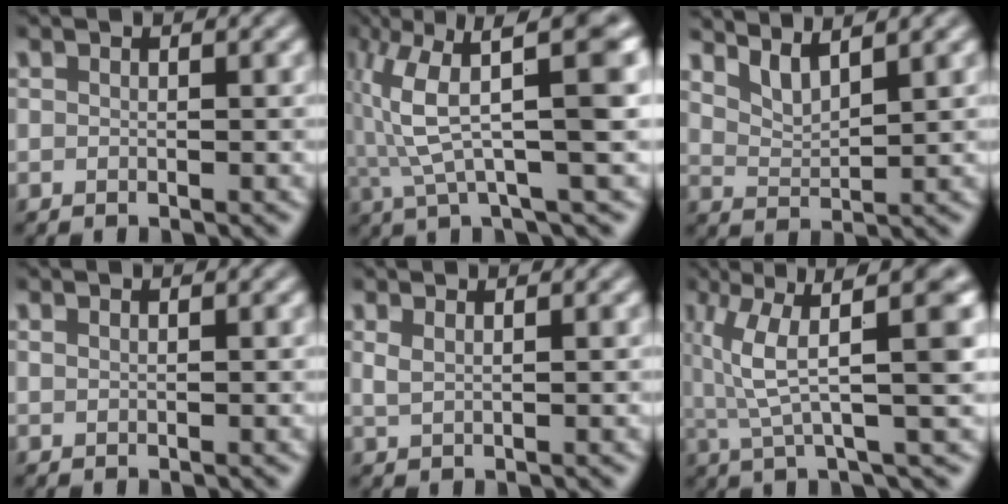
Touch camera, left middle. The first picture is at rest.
{"total": 9.0, "force": [1.6, 1.6, 8.7], "torque": [-0.152, 0.017, 0.027]}
{"total": 2.7, "force": [2.3, 0.4, 1.3], "torque": [-0.024, -0.005, 0.048]}
{"total": 0.5, "force": [0.4, 0.2, 0.3], "torque": [-0.002, 0.000, 0.003]}
{"total": 1.3, "force": [0.8, 0.6, 0.9], "torque": [-0.012, -0.002, 0.011]}
{"total": 8.4, "force": [2.3, 1.9, 7.8], "torque": [-0.138, 0.015, 0.042]}